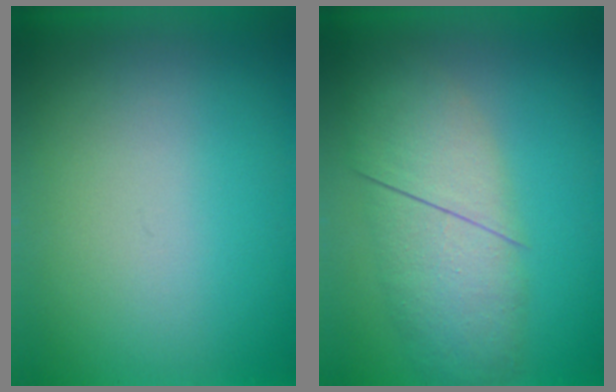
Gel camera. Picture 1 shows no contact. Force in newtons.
{"total": 3.8}